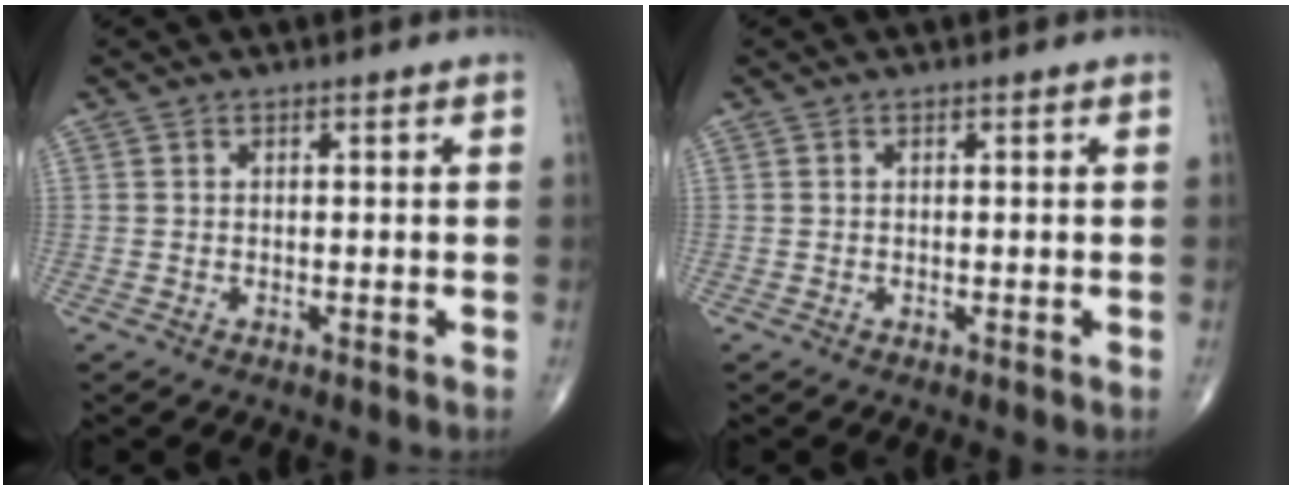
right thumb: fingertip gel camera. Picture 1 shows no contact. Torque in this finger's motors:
{"motor_torque": [-0.16, 0.19, -0.08, 0.02, 0.00]}